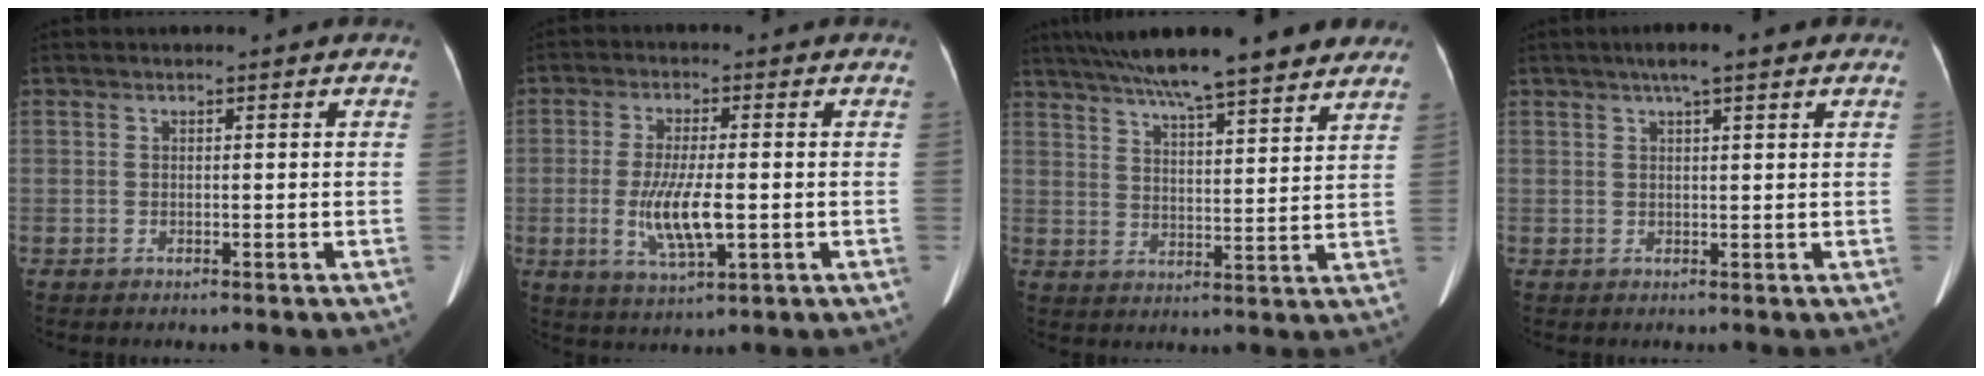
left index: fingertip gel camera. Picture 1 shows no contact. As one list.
[{"total": 8.0, "force": [-1.3, 1.7, 7.7], "torque": [-0.155, -0.013, -0.022]}, {"total": 19.8, "force": [16.3, 2.4, 11.0], "torque": [-0.177, 0.031, 0.232]}, {"total": 5.2, "force": [3.5, 0.6, 3.8], "torque": [-0.056, 0.025, 0.051]}]